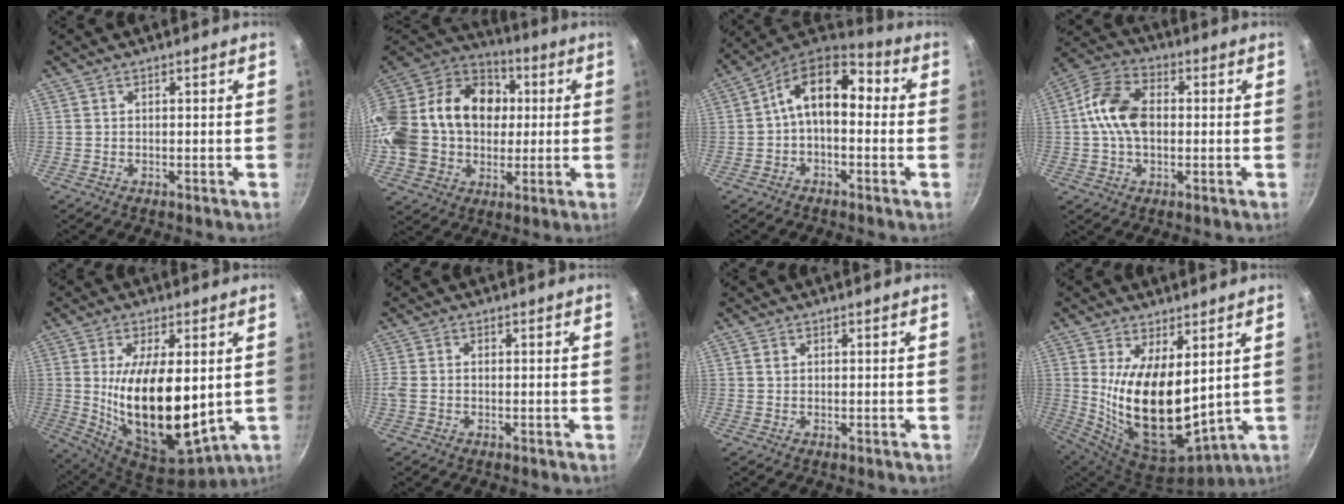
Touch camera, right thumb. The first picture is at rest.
{"total": 29.7, "force": [1.6, 23.3, 18.3], "torque": [-0.355, 0.053, 0.032]}
{"total": 13.0, "force": [0.7, 8.1, 10.1], "torque": [-0.145, 0.041, -0.009]}
{"total": 12.0, "force": [0.4, 7.9, 9.0], "torque": [-0.155, 0.027, -0.009]}
{"total": 20.1, "force": [0.9, 9.4, 17.7], "torque": [-0.300, -0.031, 0.033]}
{"total": 2.6, "force": [-0.2, 1.8, 1.9], "torque": [-0.042, 0.003, -0.009]}
{"total": 1.0, "force": [0.4, 0.8, 0.4], "torque": [-0.008, 0.001, 0.006]}
{"total": 18.1, "force": [3.4, 9.1, 15.3], "torque": [-0.264, -0.054, 0.082]}